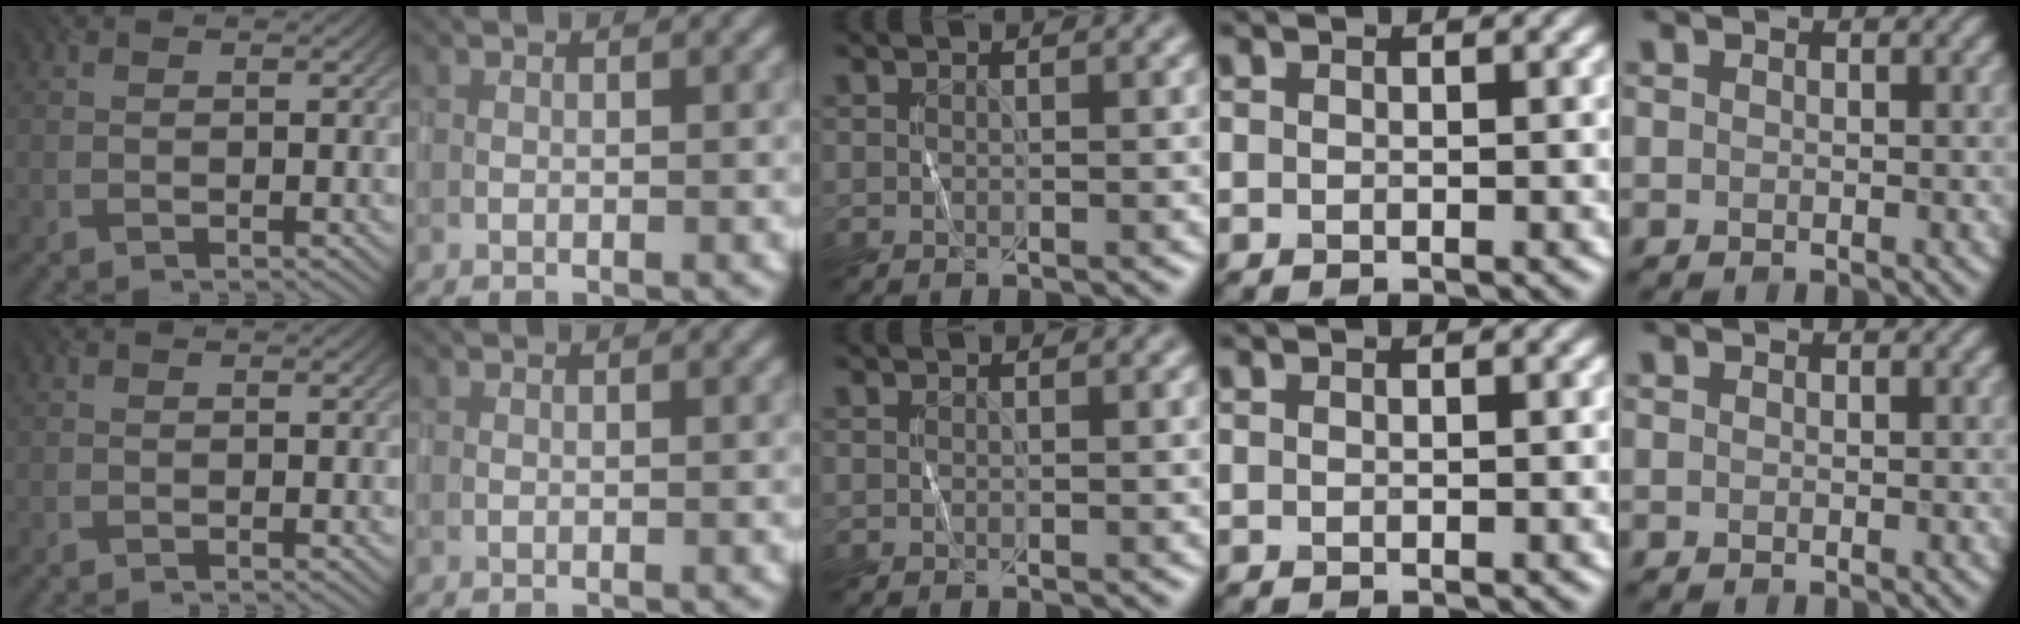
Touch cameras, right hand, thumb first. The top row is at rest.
{}